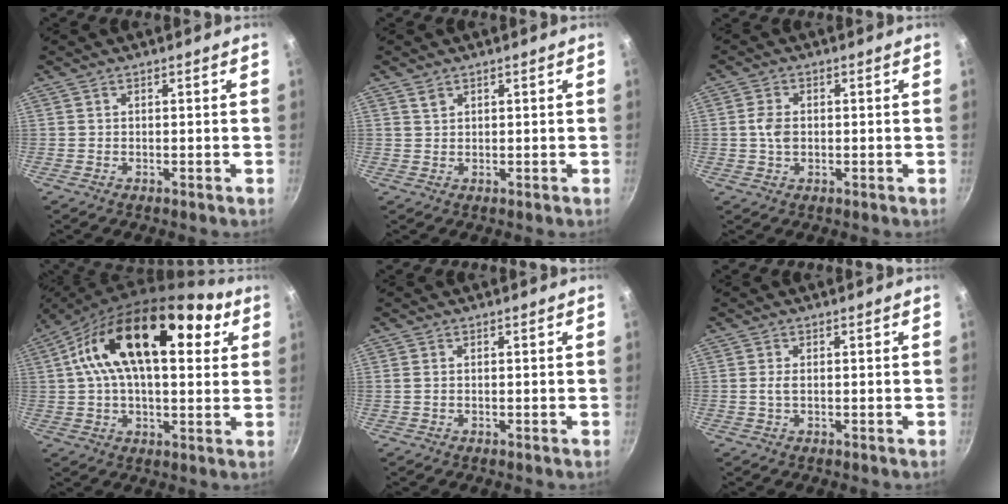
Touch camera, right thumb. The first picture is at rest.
{"total": 1.4, "force": [0.9, 0.9, 0.6], "torque": [-0.007, -0.002, 0.018]}
{"total": 3.6, "force": [0.0, 2.4, 2.7], "torque": [-0.050, 0.007, -0.004]}
{"total": 20.8, "force": [6.4, 11.1, 16.4], "torque": [-0.248, 0.008, 0.082]}
{"total": 0.7, "force": [0.0, 0.3, 0.6], "torque": [-0.015, 0.001, 0.001]}
{"total": 1.4, "force": [0.0, 0.5, 1.2], "torque": [-0.028, 0.000, -0.001]}